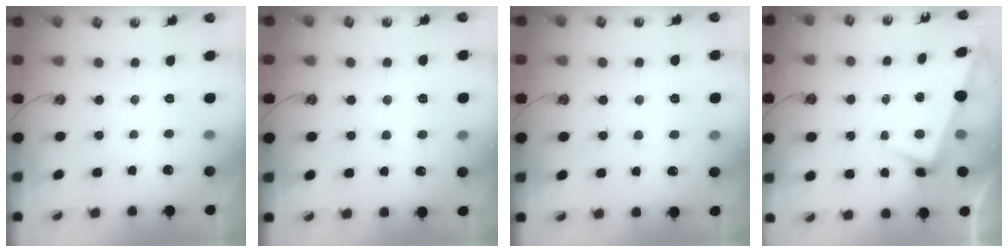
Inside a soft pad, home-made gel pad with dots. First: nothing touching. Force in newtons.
{"total": 2.6, "press": 2.6, "slide": 0.6}
{"total": 2.6, "press": 2.6, "slide": 0.6}
{"total": 3.0, "press": 2.8, "slide": 0.8}